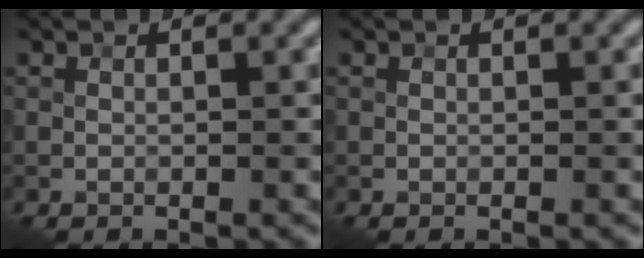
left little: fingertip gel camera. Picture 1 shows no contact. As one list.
[{"total": 0.0}]